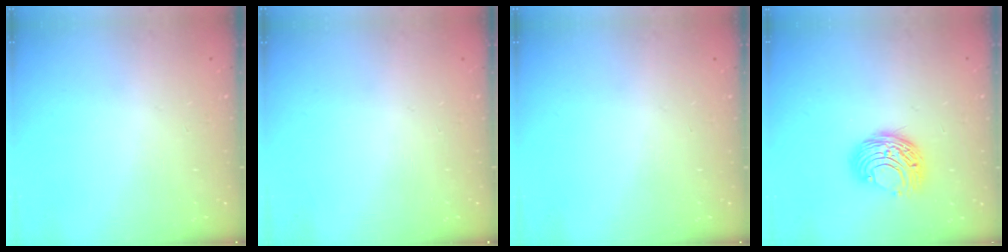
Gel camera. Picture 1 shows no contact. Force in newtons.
{"total": 0.0}
{"total": 0.0}
{"total": 9.0, "press": 9.0, "slide": 0.2}